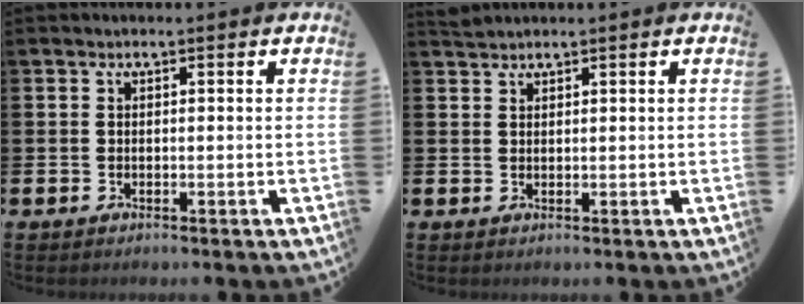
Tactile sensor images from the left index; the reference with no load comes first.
{"total": 1.6, "force": [1.6, 0.3, 0.1], "torque": [0.011, -0.003, 0.027]}